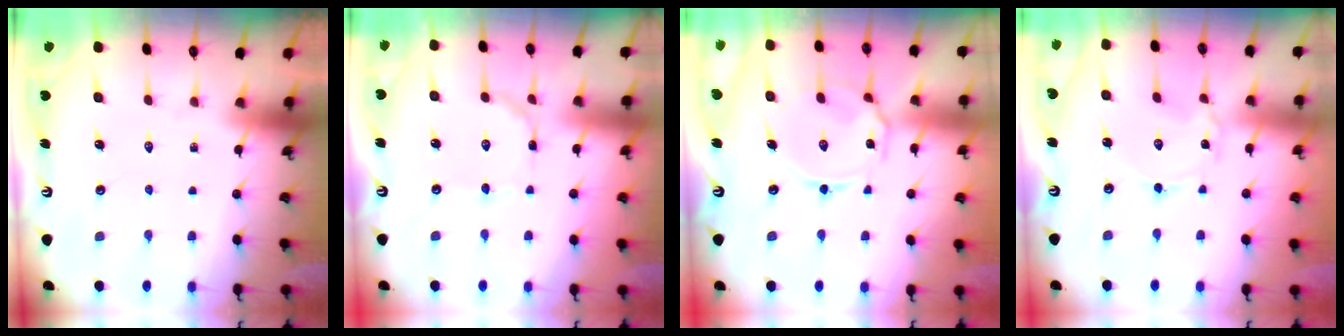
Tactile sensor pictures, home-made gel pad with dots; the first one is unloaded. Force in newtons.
{"total": 2.2, "press": 2.2, "slide": 0.2}
{"total": 8.0, "press": 7.9, "slide": 0.6}
{"total": 1.4, "press": 1.4, "slide": 0.1}